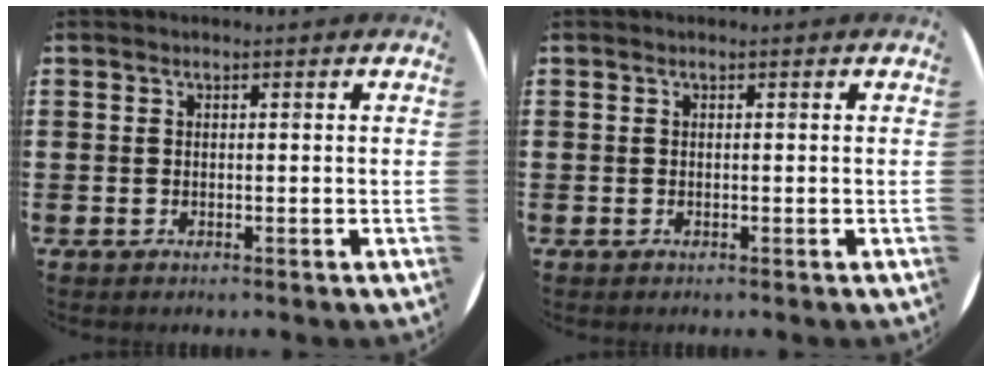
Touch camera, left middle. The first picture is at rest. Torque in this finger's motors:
{"motor_torque": [0.02, 0.02, 0.00, 0.00]}